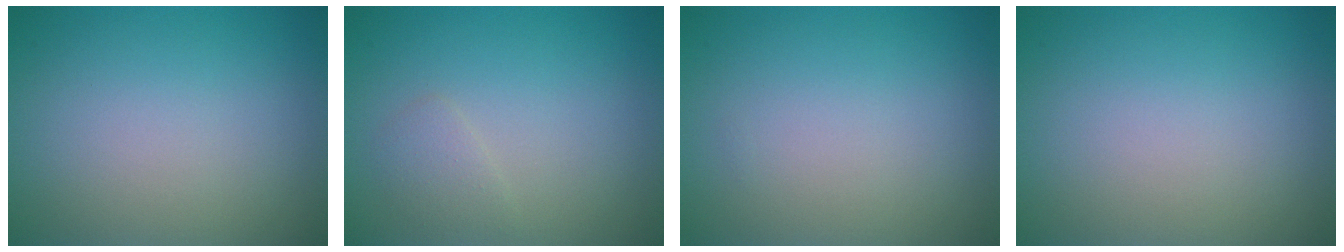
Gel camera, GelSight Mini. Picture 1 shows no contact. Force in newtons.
{"total": 1.2, "press": 1.2, "slide": 0.1}
{"total": 0.0}
{"total": 0.0}